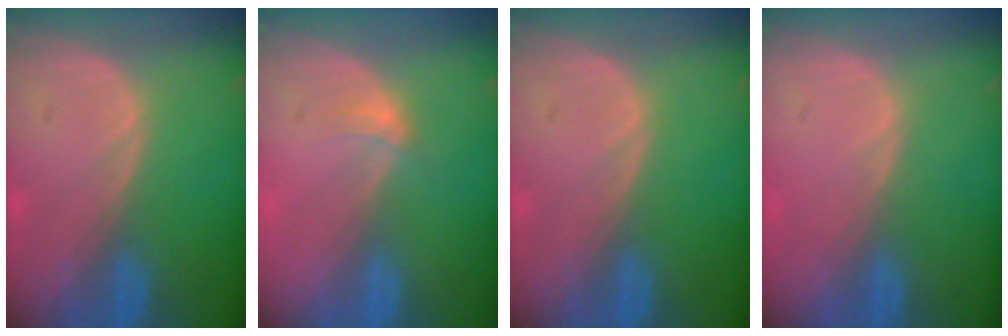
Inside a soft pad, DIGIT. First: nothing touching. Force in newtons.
{"total": 1.6, "press": 1.3, "slide": 1.0}
{"total": 0.0}
{"total": 0.5, "press": 0.0, "slide": 0.5}